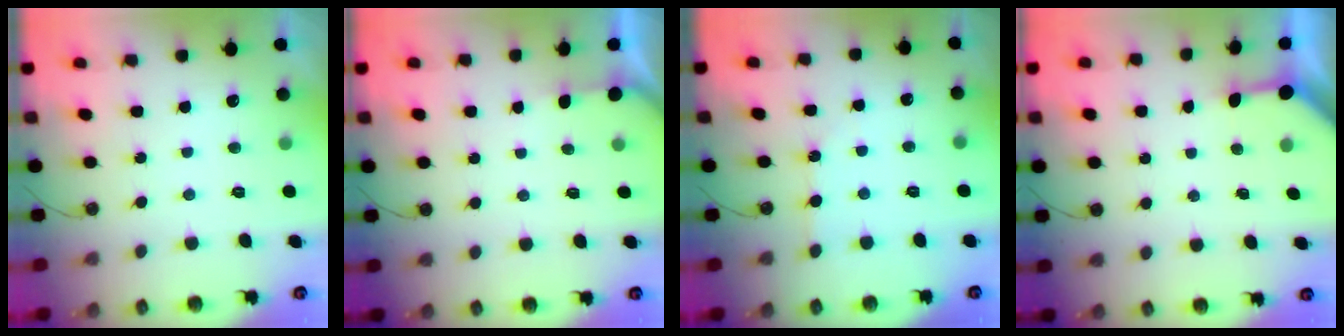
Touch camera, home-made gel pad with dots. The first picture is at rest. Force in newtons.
{"total": 1.9, "press": 1.9, "slide": 0.2}
{"total": 2.0, "press": 1.9, "slide": 0.3}
{"total": 3.3, "press": 3.3, "slide": 0.4}